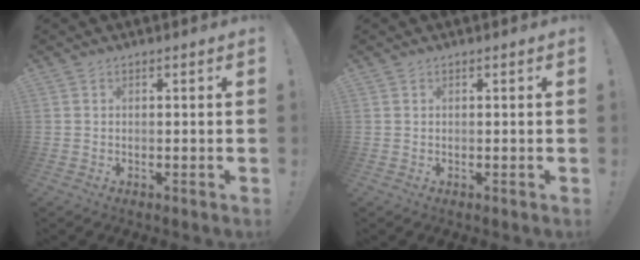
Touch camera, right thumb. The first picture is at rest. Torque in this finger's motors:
{"motor_torque": [-0.14, 0.10, 0.04, 0.09, 0.05]}